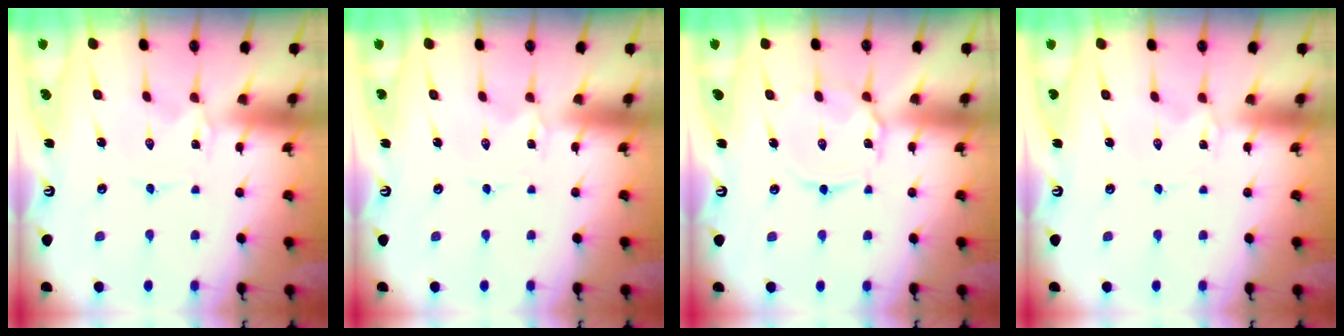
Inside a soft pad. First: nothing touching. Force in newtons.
{"total": 0.7, "press": 0.7, "slide": 0.1}
{"total": 6.4, "press": 6.4, "slide": 0.3}
{"total": 1.2, "press": 1.2, "slide": 0.3}